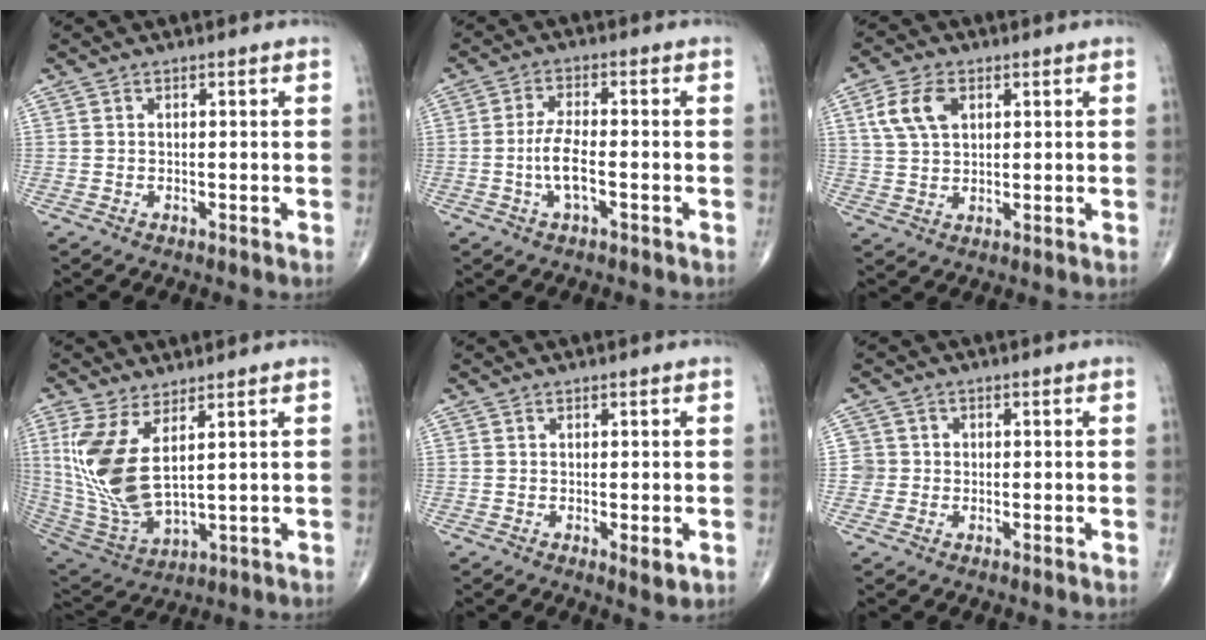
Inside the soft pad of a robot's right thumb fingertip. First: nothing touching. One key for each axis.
{"total": 5.4, "fx": -1.5, "fy": 1.7, "fz": 4.9, "tx": -0.102, "ty": 0.012, "tz": -0.031}
{"total": 7.3, "fx": 2.5, "fy": 4.6, "fz": 5.0, "tx": -0.097, "ty": 0.000, "tz": 0.049}
{"total": 13.9, "fx": 4.2, "fy": 5.7, "fz": 12.0, "tx": -0.262, "ty": -0.031, "tz": 0.101}
{"total": 2.4, "fx": -0.5, "fy": 0.7, "fz": 2.2, "tx": -0.031, "ty": -0.008, "tz": -0.004}
{"total": 2.7, "fx": -0.2, "fy": 2.7, "fz": 0.0, "tx": 0.024, "ty": 0.009, "tz": -0.007}